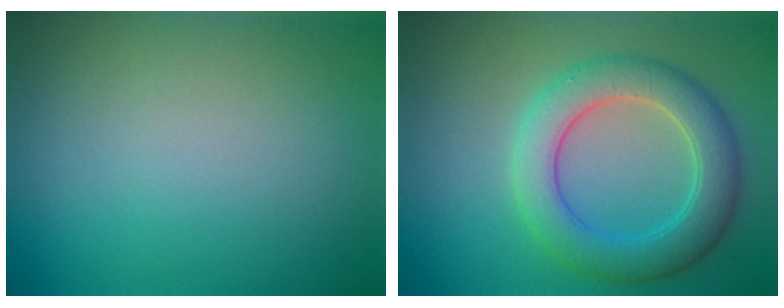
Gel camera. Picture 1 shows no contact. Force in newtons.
{"total": 5.7, "press": 5.7, "slide": 0.3}